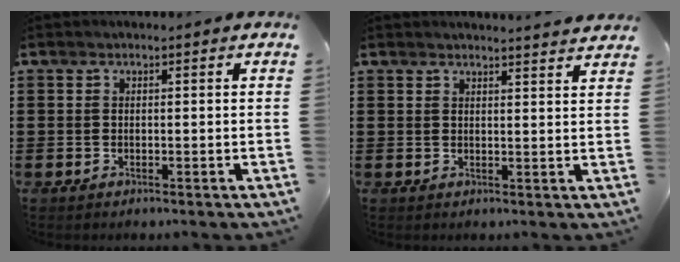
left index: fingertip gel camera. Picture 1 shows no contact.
{"total": 2.2, "force": [2.2, -0.3, 0.2], "torque": [-0.010, -0.006, 0.041]}